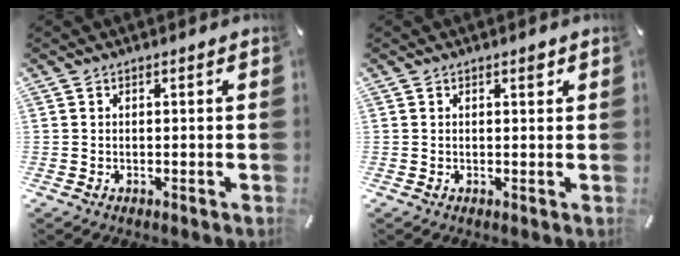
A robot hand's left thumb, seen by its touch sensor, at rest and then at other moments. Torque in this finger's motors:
{"motor_torque": [0.61, 0.12, -0.14, -0.13, 0.04]}